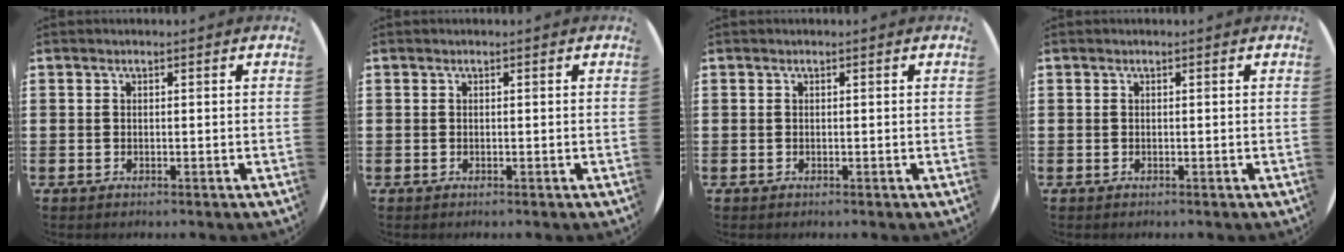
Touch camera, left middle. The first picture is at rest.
{"total": 0.0}
{"total": 0.0}
{"total": 0.0}